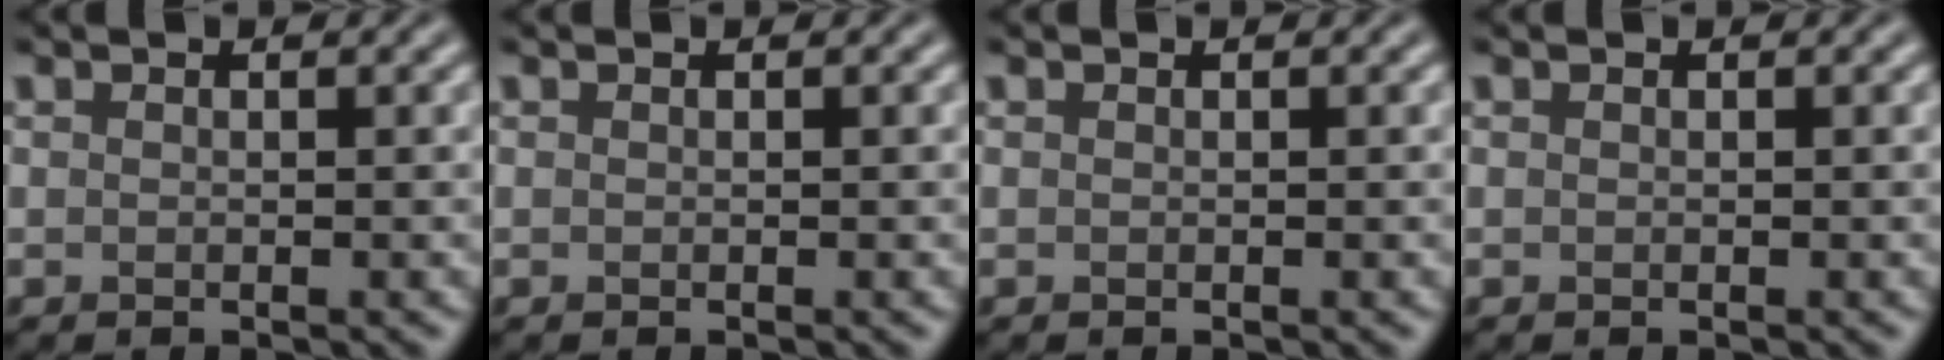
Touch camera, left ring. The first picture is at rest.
{"total": 0.0}
{"total": 0.0}
{"total": 0.0}